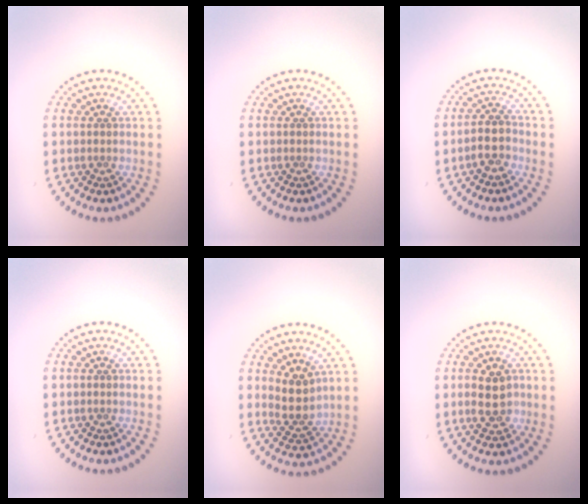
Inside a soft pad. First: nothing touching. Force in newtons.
{"total": 0.0}
{"total": 2.3, "press": 2.1, "slide": 0.9}
{"total": 0.0}
{"total": 3.0, "press": 2.5, "slide": 1.6}
{"total": 3.0, "press": 3.0, "slide": 0.2}